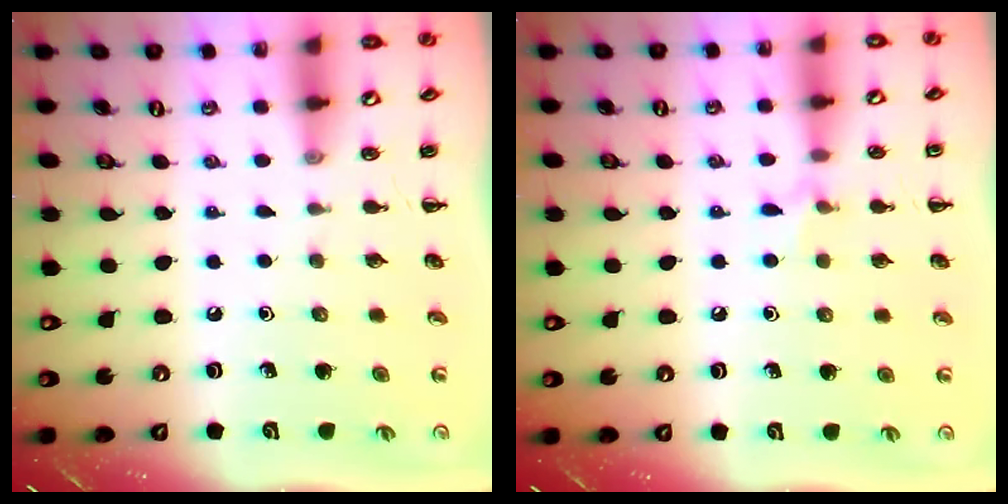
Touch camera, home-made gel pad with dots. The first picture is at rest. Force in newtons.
{"total": 5.8, "press": 5.5, "slide": 1.7}